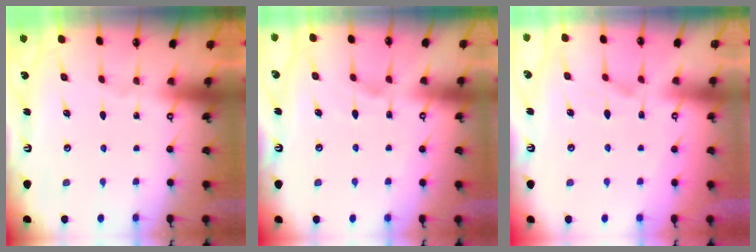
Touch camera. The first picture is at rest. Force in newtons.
{"total": 3.5, "press": 3.5, "slide": 0.4}
{"total": 1.7, "press": 1.3, "slide": 1.1}